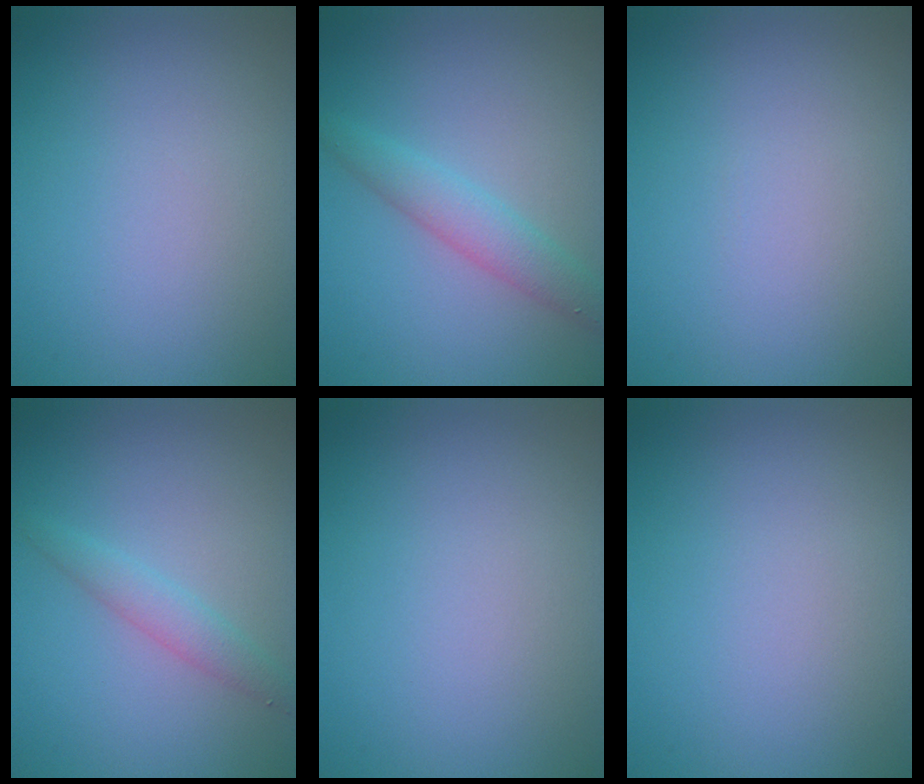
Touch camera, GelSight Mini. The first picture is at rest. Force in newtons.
{"total": 2.8, "press": 2.8, "slide": 0.0}
{"total": 0.0}
{"total": 1.9, "press": 1.9, "slide": 0.1}
{"total": 0.0}
{"total": 0.0}